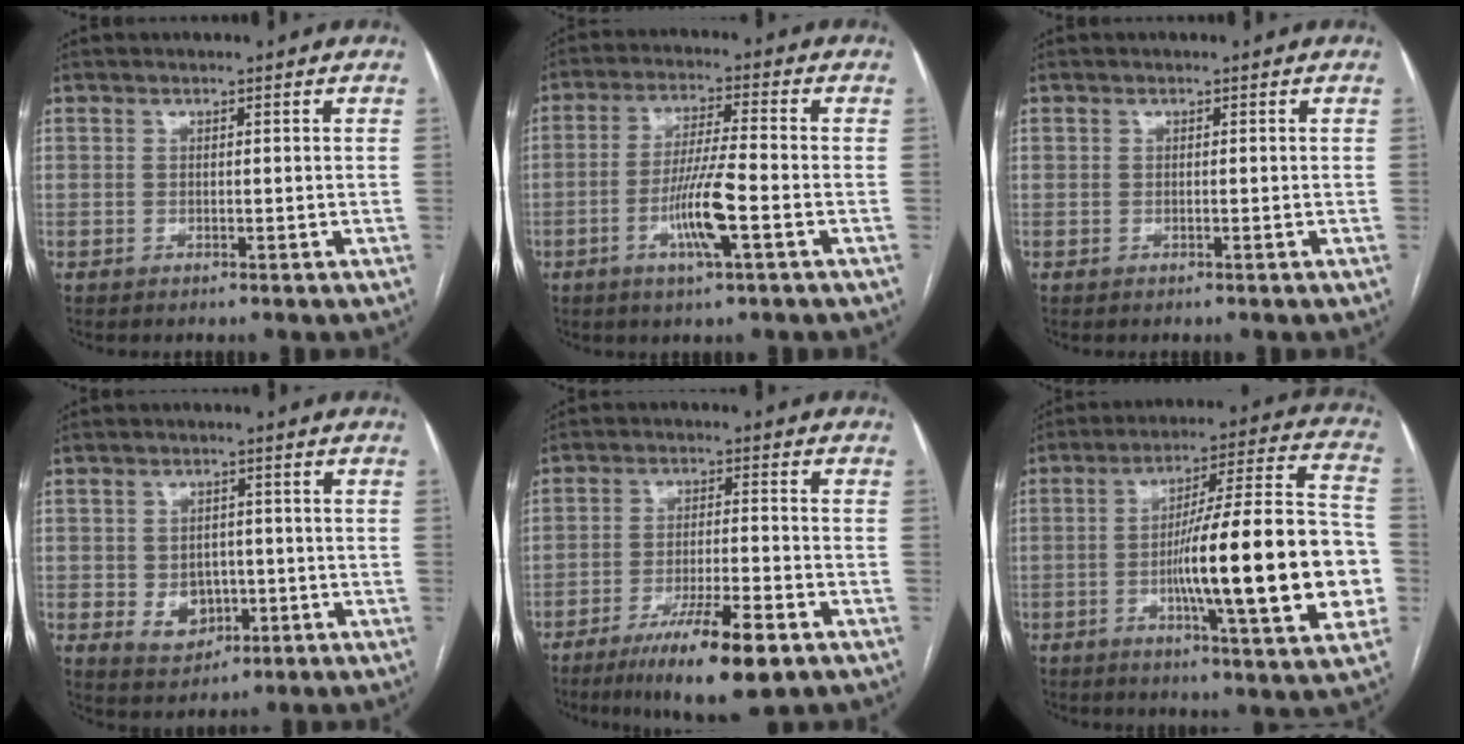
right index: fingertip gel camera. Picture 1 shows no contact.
{"total": 8.4, "force": [-2.9, 0.1, 7.9], "torque": [-0.151, -0.007, -0.056]}
{"total": 0.0}
{"total": 5.8, "force": [-1.2, 4.8, 3.1], "torque": [-0.042, 0.010, -0.007]}
{"total": 12.2, "force": [-7.4, 1.6, 9.6], "torque": [-0.161, -0.022, -0.118]}
{"total": 23.4, "force": [-4.3, 2.1, 22.9], "torque": [-0.294, 0.018, -0.063]}